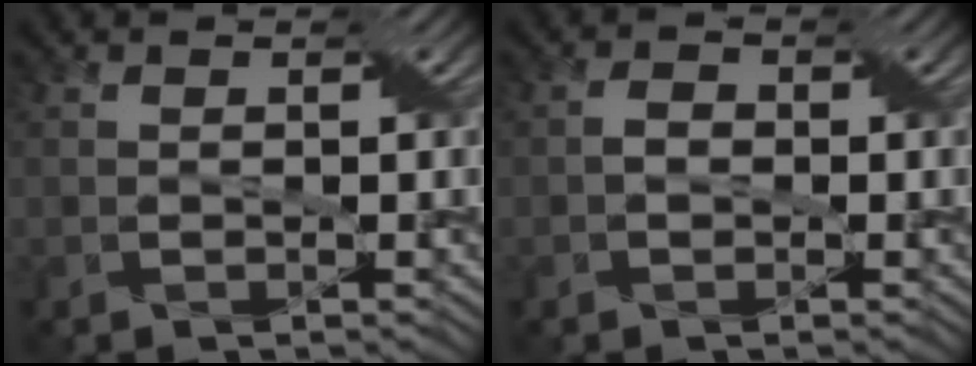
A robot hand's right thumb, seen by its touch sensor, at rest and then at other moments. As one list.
[{"total": 1.4, "force": [-0.4, 1.1, 0.8], "torque": [-0.019, 0.004, -0.011]}]